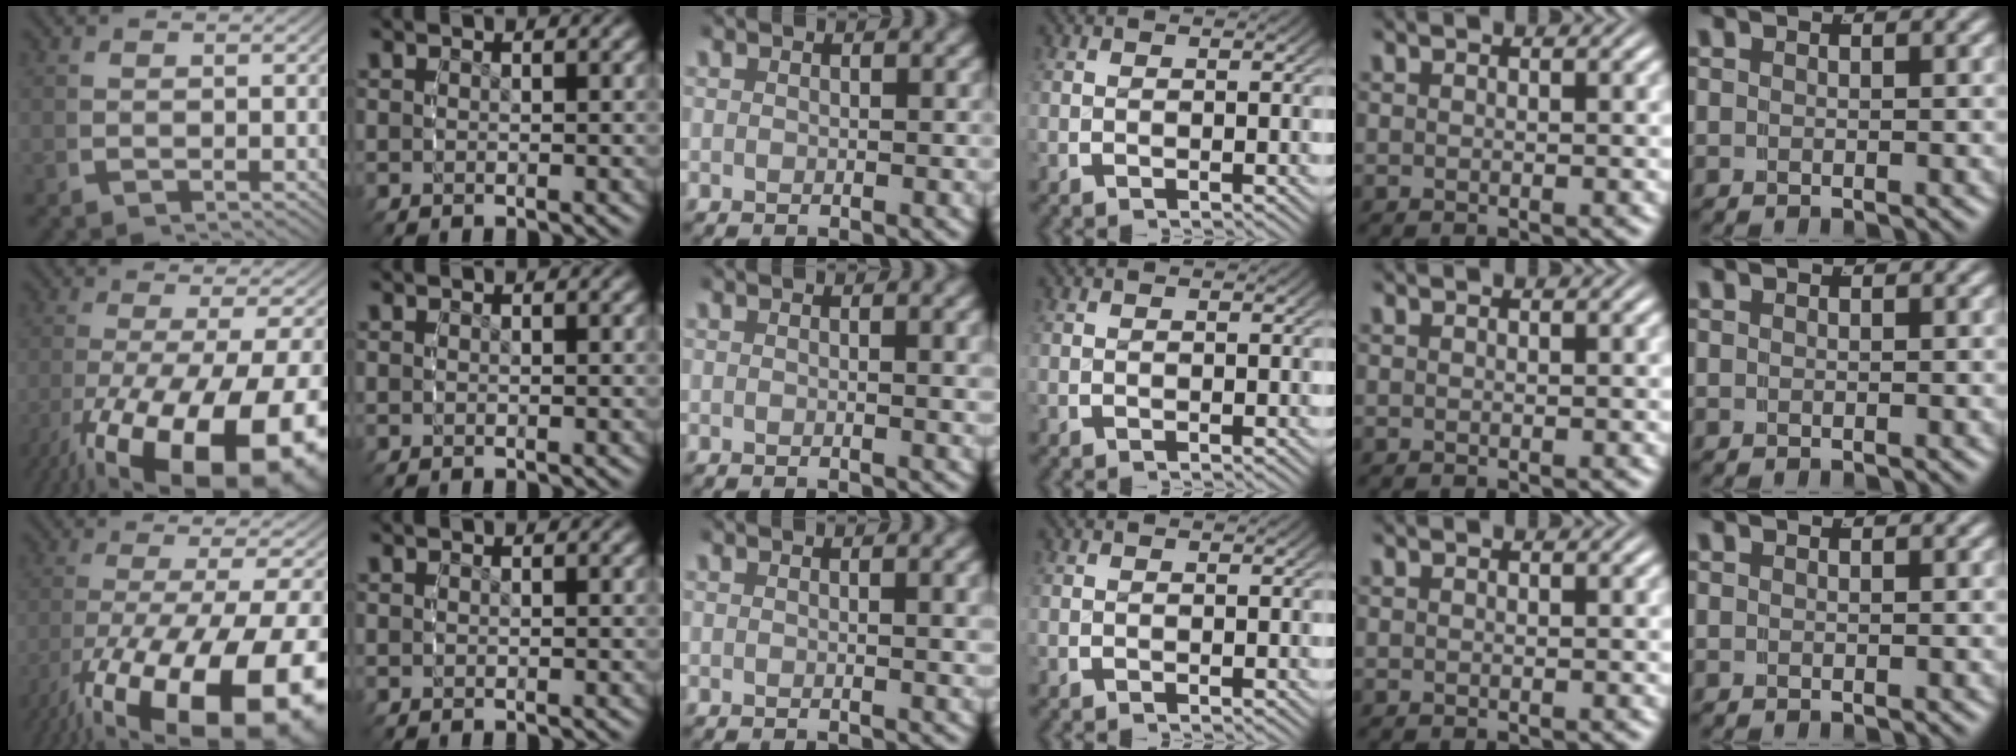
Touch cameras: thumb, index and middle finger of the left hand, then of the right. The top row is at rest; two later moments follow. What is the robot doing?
{"motion": "grasp_and_lifting", "object": "dispenser bottle"}